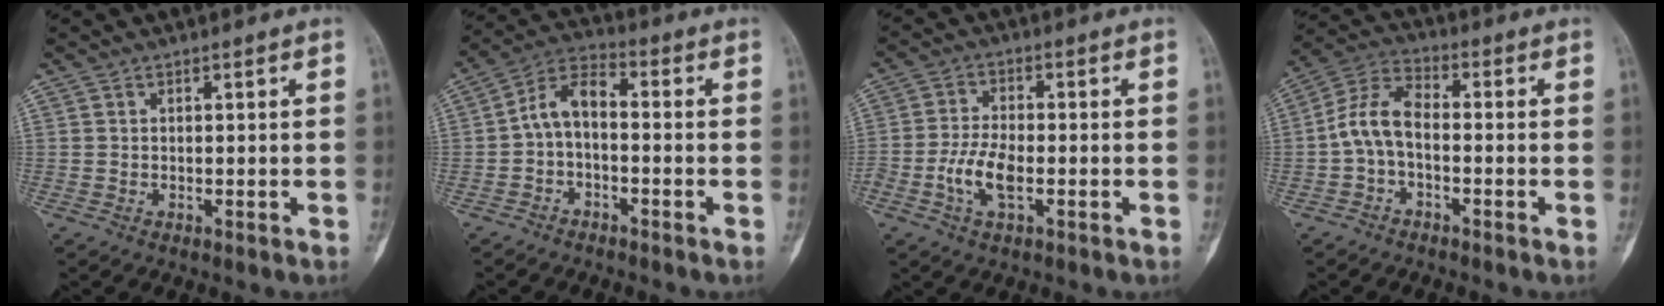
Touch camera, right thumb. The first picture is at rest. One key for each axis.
{"total": 7.0, "fx": -1.1, "fy": 3.8, "fz": 5.8, "tx": -0.103, "ty": 0.033, "tz": -0.034}
{"total": 6.6, "fx": -2.0, "fy": 3.0, "fz": 5.5, "tx": -0.117, "ty": 0.010, "tz": -0.038}
{"total": 7.7, "fx": -1.5, "fy": 4.2, "fz": 6.3, "tx": -0.126, "ty": 0.030, "tz": -0.042}